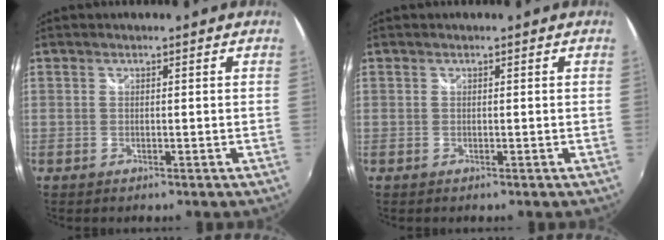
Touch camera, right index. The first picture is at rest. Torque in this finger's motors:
{"motor_torque": [-0.01, 0.02, 0.01, 0.01]}